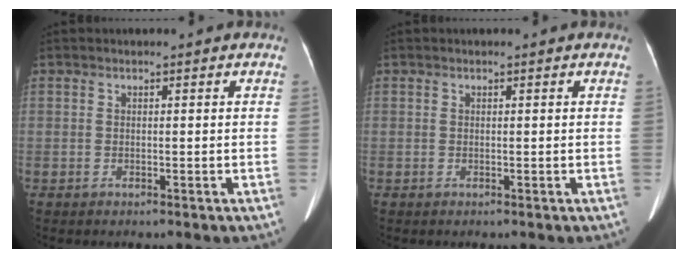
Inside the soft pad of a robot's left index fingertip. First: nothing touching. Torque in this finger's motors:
{"motor_torque": [-0.02, -0.01, 0.00, 0.00]}